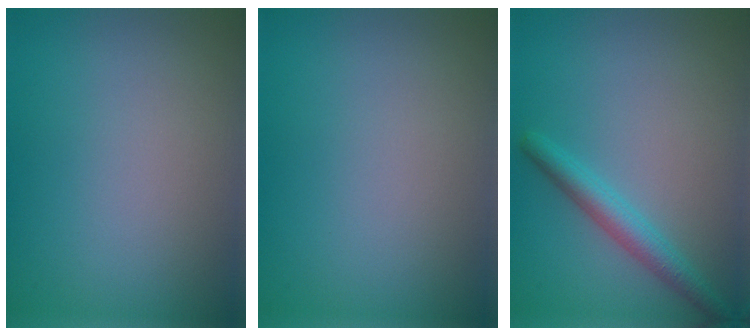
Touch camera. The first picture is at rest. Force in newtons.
{"total": 0.0}
{"total": 2.8, "press": 2.8, "slide": 0.1}